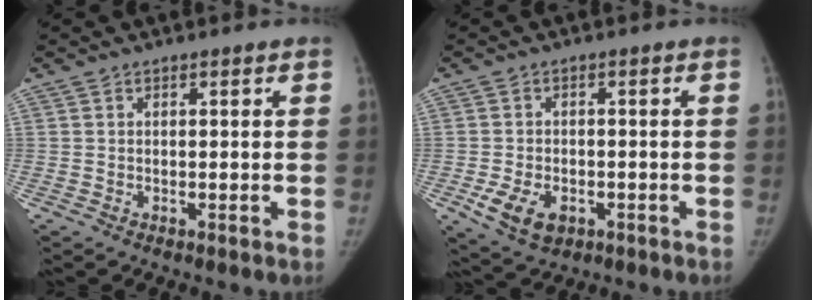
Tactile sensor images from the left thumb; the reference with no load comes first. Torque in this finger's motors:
{"motor_torque": [-0.09, 0.13, 0.20, -0.07, 0.19]}